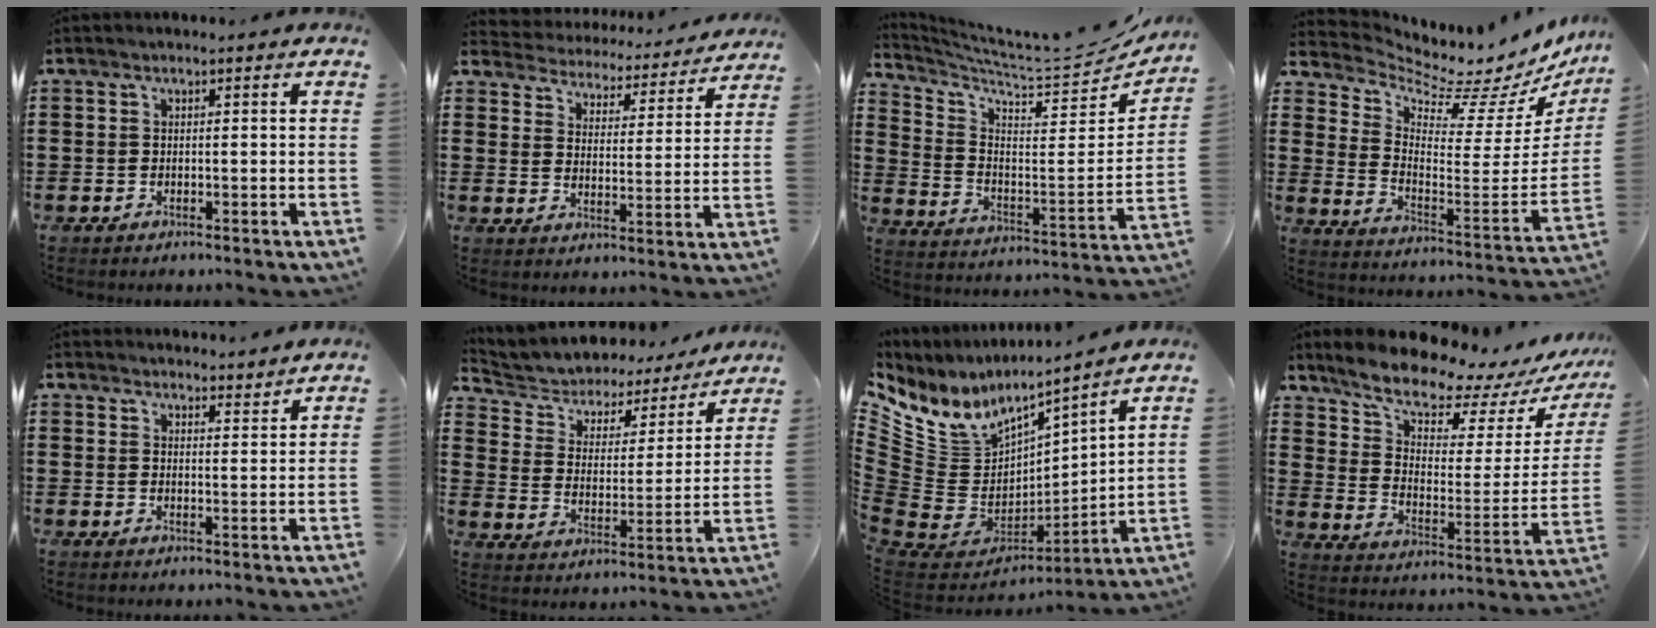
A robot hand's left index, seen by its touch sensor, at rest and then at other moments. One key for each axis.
{"total": 3.8, "fx": 3.8, "fy": 0.1, "fz": -0.4, "tx": -0.021, "ty": -0.039, "tz": 0.058}
{"total": 6.0, "fx": 5.5, "fy": 0.8, "fz": 2.4, "tx": -0.070, "ty": -0.056, "tz": 0.085}
{"total": 5.2, "fx": 4.8, "fy": 1.0, "fz": 1.7, "tx": -0.043, "ty": -0.073, "tz": 0.071}
{"total": 2.8, "fx": 2.8, "fy": 0.2, "fz": 0.1, "tx": -0.002, "ty": -0.011, "tz": 0.053}
{"total": 4.1, "fx": 3.7, "fy": 1.8, "fz": 0.5, "tx": -0.038, "ty": -0.029, "tz": 0.055}
{"total": 8.0, "fx": 4.1, "fy": 6.4, "fz": 2.4, "tx": -0.105, "ty": -0.053, "tz": 0.073}
{"total": 10.0, "fx": 9.1, "fy": 2.3, "fz": 3.3, "tx": -0.090, "ty": -0.075, "tz": 0.157}